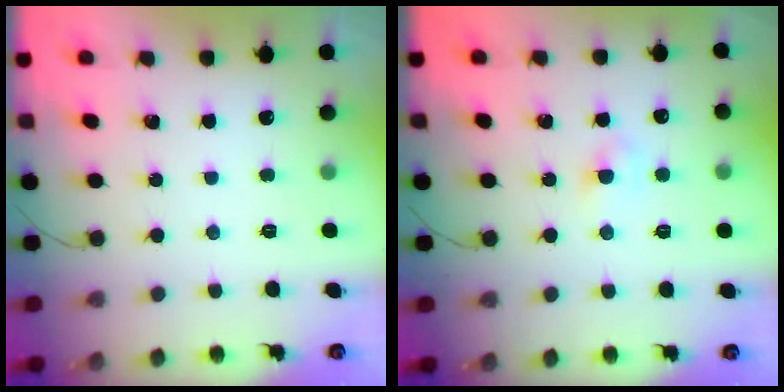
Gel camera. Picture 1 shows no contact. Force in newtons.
{"total": 2.6, "press": 2.5, "slide": 0.8}